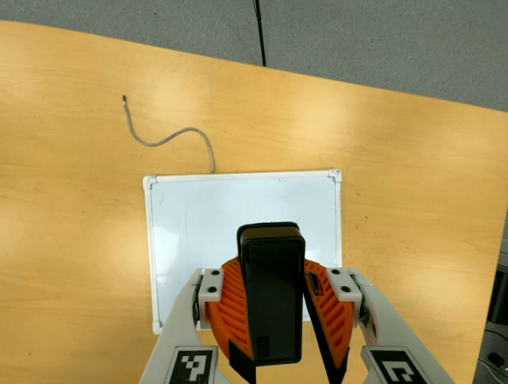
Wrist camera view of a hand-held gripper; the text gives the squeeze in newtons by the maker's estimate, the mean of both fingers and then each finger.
{"total": 9.2, "left": 9.7, "right": 8.6}